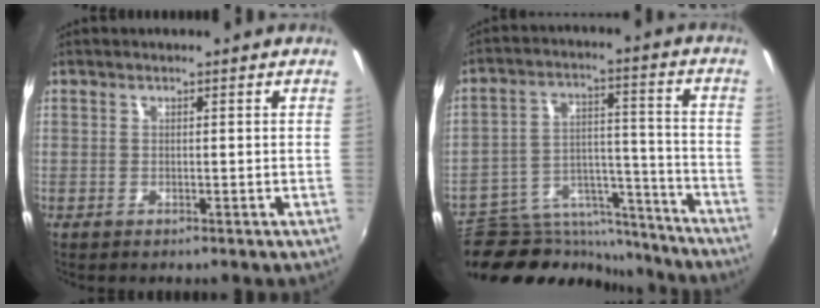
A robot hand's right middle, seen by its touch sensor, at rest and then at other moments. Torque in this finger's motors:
{"motor_torque": [0.45, -0.82, -0.24, -0.04]}